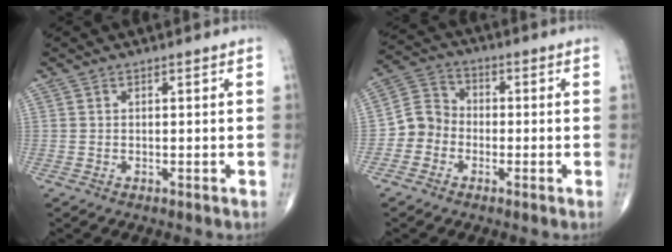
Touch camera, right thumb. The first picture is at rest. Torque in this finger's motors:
{"motor_torque": [-0.18, 0.19, -0.17, 0.03, 0.05]}